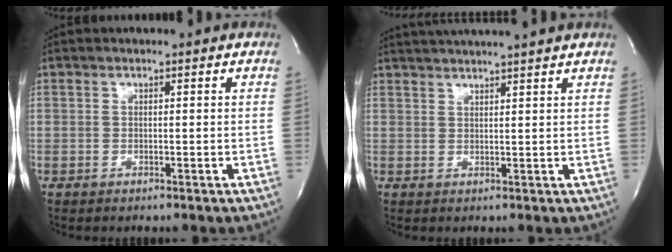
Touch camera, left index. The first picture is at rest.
{"total": 9.1, "force": [8.4, -0.9, 3.6], "torque": [-0.067, 0.019, 0.114]}